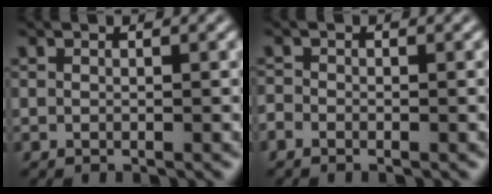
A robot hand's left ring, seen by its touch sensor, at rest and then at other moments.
{"total": 0.8, "force": [-0.6, 0.5, 0.2], "torque": [-0.003, 0.001, -0.015]}